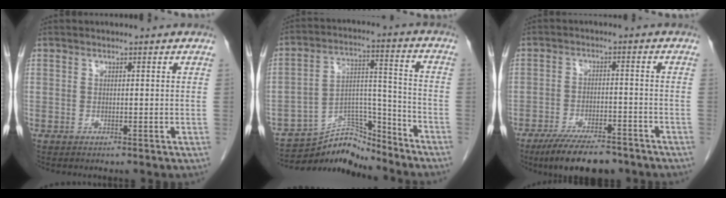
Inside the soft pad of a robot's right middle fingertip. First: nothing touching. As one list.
[{"total": 10.7, "force": [-10.5, 1.7, 0.6], "torque": [-0.001, 0.046, -0.184]}, {"total": 10.2, "force": [-8.1, 3.0, 5.5], "torque": [-0.086, -0.014, -0.131]}]